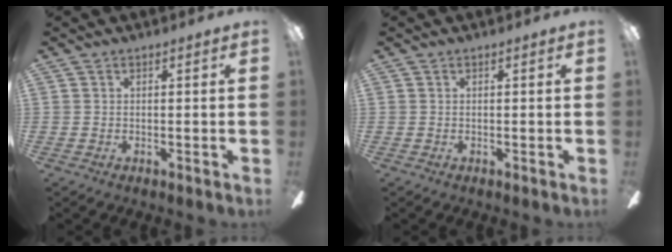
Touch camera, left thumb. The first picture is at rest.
{"total": 0.0}